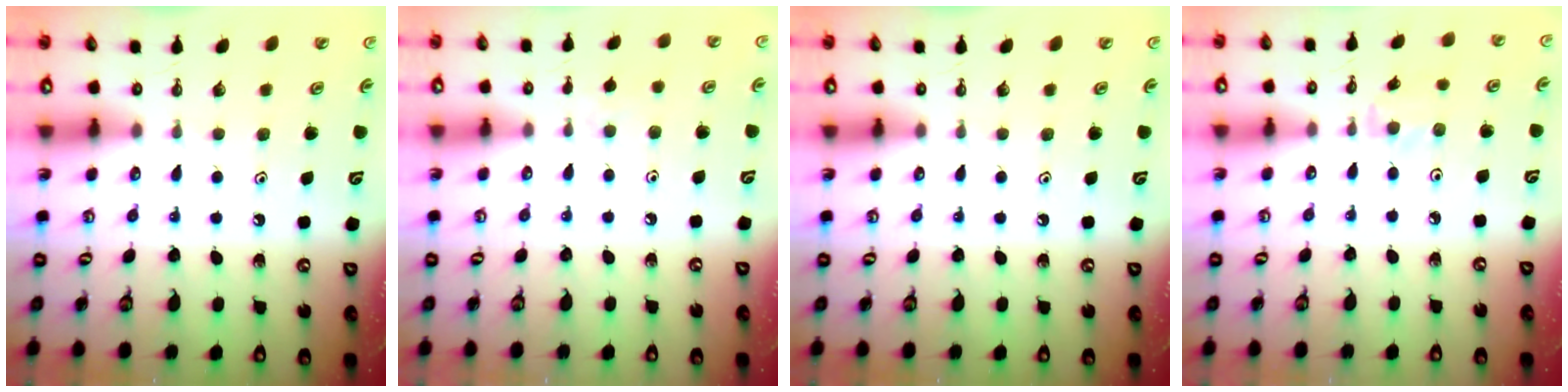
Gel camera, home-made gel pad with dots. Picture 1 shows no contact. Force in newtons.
{"total": 2.4, "press": 2.4, "slide": 0.5}
{"total": 0.0}
{"total": 1.9, "press": 1.9, "slide": 0.4}